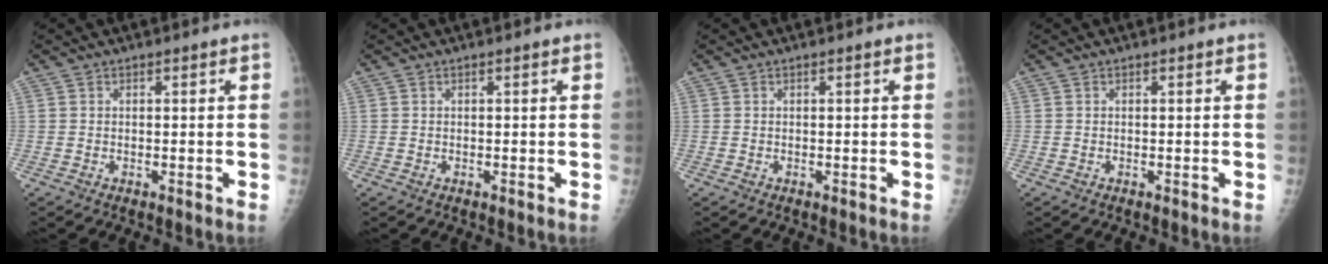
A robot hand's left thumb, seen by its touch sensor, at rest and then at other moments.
{"total": 0.0}
{"total": 0.0}
{"total": 0.0}